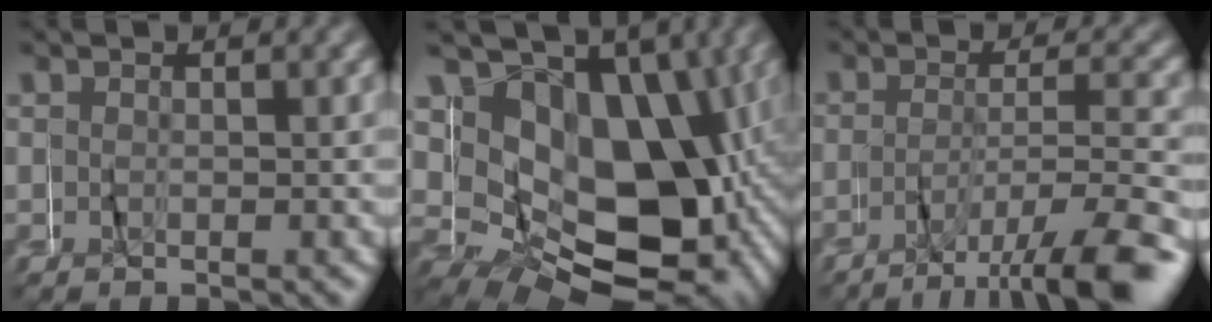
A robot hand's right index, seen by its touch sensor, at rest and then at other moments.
{"total": 18.5, "force": [-0.3, 13.2, 13.0], "torque": [-0.234, -0.024, -0.004]}
{"total": 6.9, "force": [-5.4, 0.6, 4.2], "torque": [-0.067, -0.014, -0.088]}